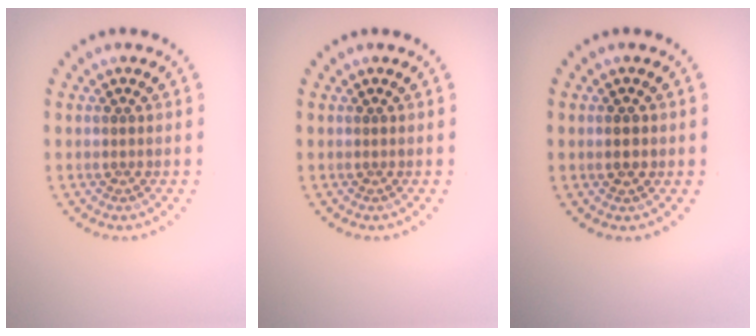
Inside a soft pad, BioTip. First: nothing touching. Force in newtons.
{"total": 0.0}
{"total": 2.0, "press": 2.0, "slide": 0.1}